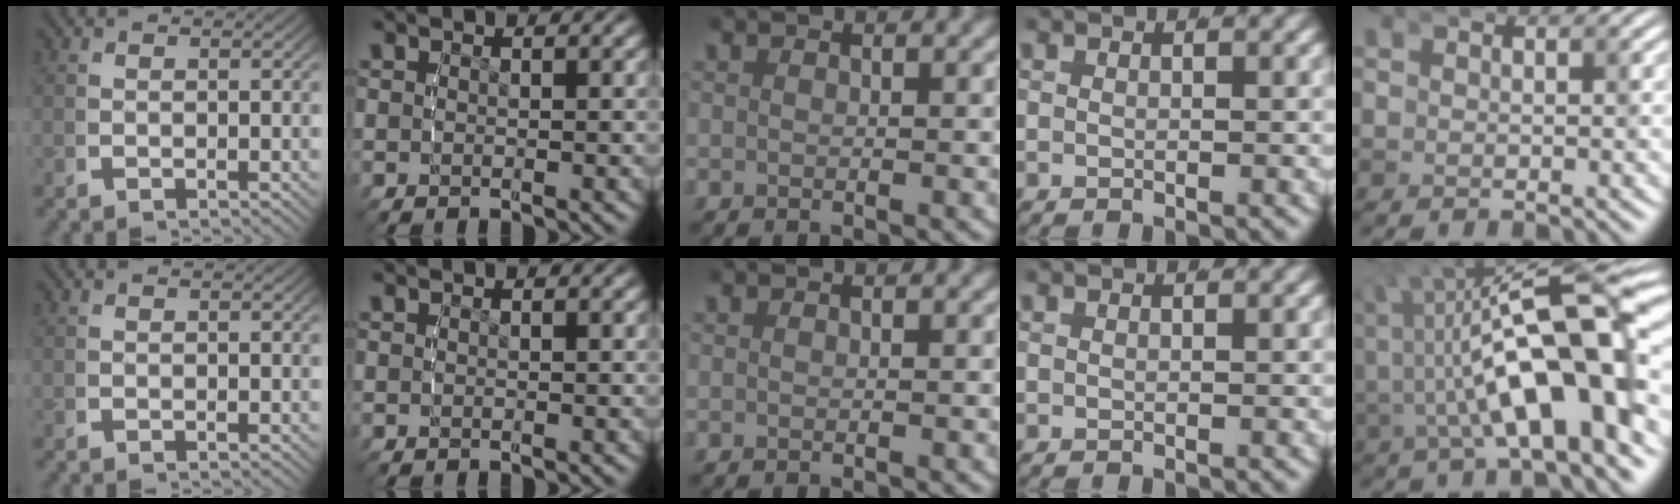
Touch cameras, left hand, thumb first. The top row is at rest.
{"little": {"total": 10.2, "force": [-3.7, 4.1, 8.6], "torque": [-0.146, -0.008, -0.059]}}